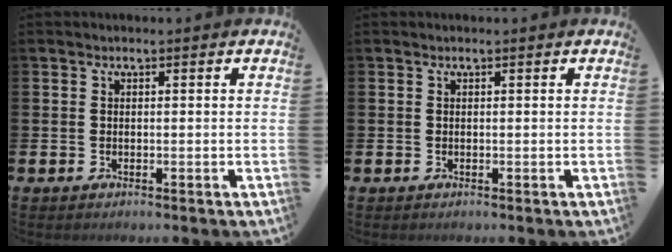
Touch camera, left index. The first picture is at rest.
{"total": 0.0}